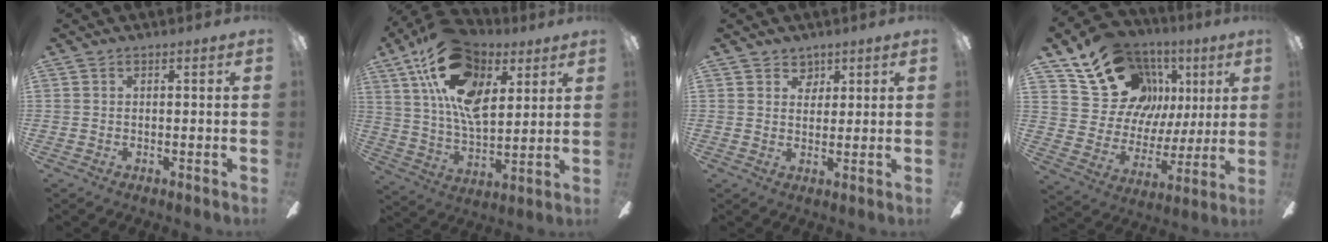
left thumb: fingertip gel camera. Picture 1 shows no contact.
{"total": 21.6, "force": [11.0, 11.7, 14.5], "torque": [-0.289, -0.031, 0.194]}
{"total": 3.7, "force": [2.6, 2.6, 0.5], "torque": [0.006, -0.010, 0.044]}
{"total": 19.3, "force": [11.3, 13.3, 8.2], "torque": [-0.148, -0.057, 0.224]}